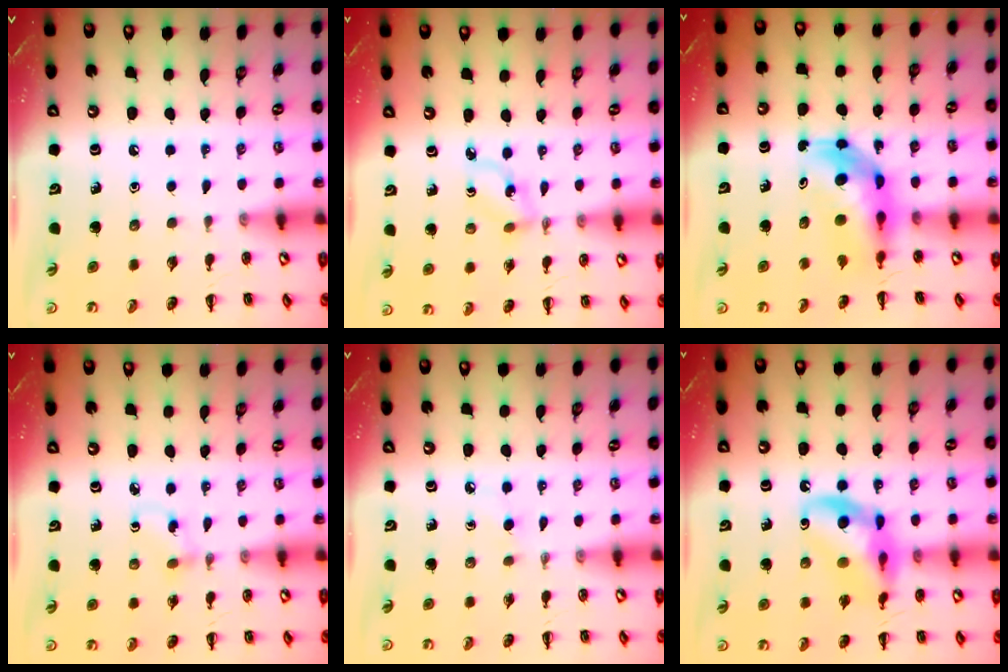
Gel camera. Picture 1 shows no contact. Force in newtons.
{"total": 2.0, "press": 2.0, "slide": 0.5}
{"total": 6.5, "press": 6.2, "slide": 2.1}
{"total": 1.6, "press": 1.4, "slide": 0.7}
{"total": 2.4, "press": 2.2, "slide": 1.0}
{"total": 13.4, "press": 13.2, "slide": 2.5}